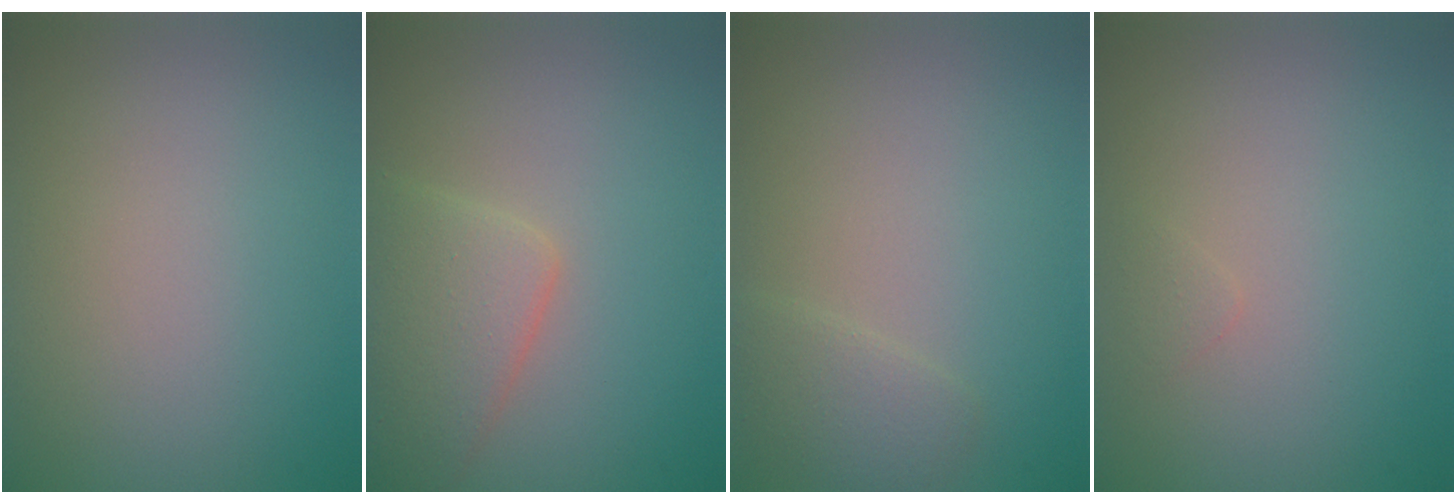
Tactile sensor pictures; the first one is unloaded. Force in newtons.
{"total": 4.0, "press": 4.0, "slide": 0.3}
{"total": 1.6, "press": 1.6, "slide": 0.1}
{"total": 0.6, "press": 0.6, "slide": 0.0}